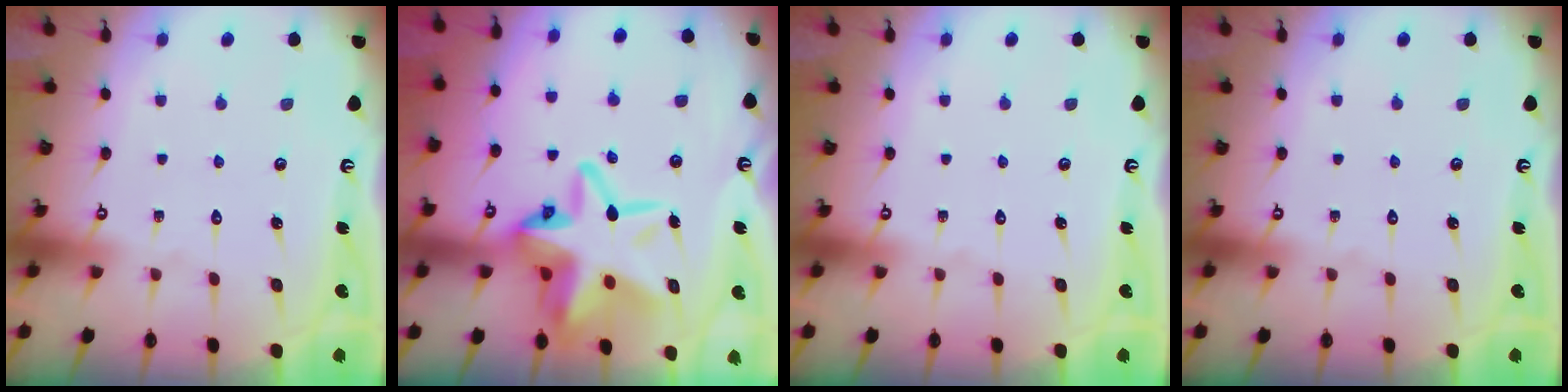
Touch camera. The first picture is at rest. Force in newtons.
{"total": 17.3, "press": 16.8, "slide": 4.3}
{"total": 0.0}
{"total": 0.0}